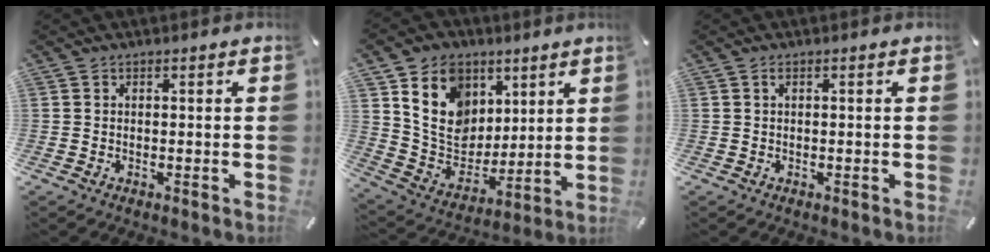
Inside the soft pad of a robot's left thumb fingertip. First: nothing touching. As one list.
[{"total": 16.4, "force": [6.5, 13.4, 6.9], "torque": [-0.130, -0.031, 0.128]}, {"total": 0.6, "force": [0.2, 0.1, 0.6], "torque": [-0.012, 0.000, 0.003]}]